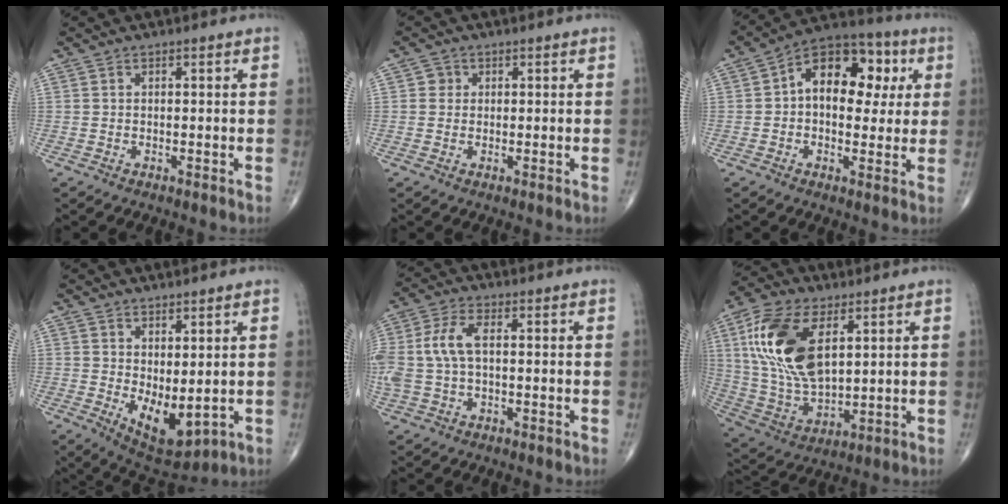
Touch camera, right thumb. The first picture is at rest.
{"total": 1.7, "force": [0.3, 1.7, 0.3], "torque": [0.004, 0.002, 0.001]}
{"total": 15.1, "force": [2.9, 9.7, 11.2], "torque": [-0.121, 0.025, 0.031]}
{"total": 8.3, "force": [0.1, 4.0, 7.3], "torque": [-0.101, -0.017, 0.023]}
{"total": 8.1, "force": [0.5, 4.1, 7.0], "torque": [-0.182, 0.019, 0.011]}
{"total": 18.9, "force": [5.9, 9.9, 14.9], "torque": [-0.292, -0.017, 0.116]}